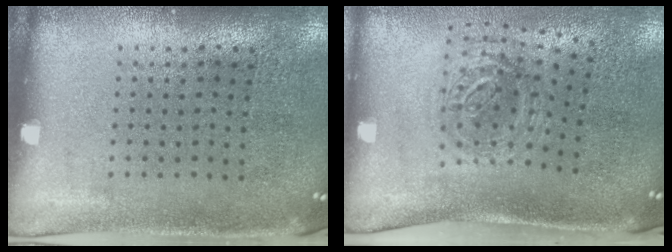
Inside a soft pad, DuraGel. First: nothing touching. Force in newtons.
{"total": 1.2, "press": 1.1, "slide": 0.6}